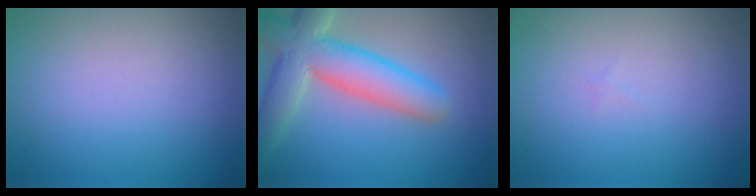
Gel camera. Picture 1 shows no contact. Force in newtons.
{"total": 7.4, "press": 7.4, "slide": 0.8}
{"total": 0.0}